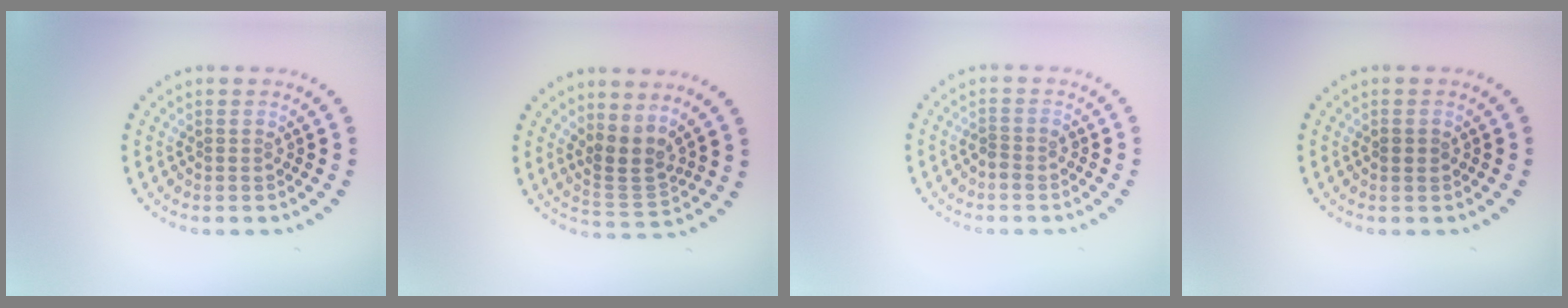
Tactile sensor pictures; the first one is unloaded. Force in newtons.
{"total": 2.8, "press": 2.1, "slide": 1.9}
{"total": 1.1, "press": 0.8, "slide": 0.7}
{"total": 0.9, "press": 0.9, "slide": 0.1}